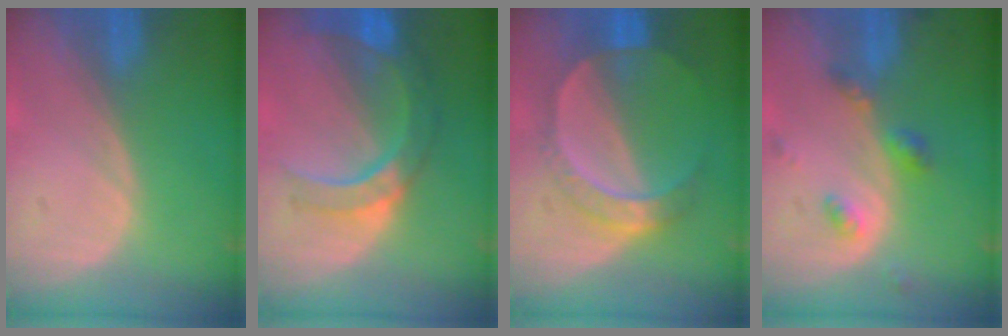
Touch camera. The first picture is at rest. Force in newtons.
{"total": 9.1, "press": 7.9, "slide": 4.5}
{"total": 7.2, "press": 6.3, "slide": 3.5}
{"total": 4.3, "press": 4.1, "slide": 1.3}